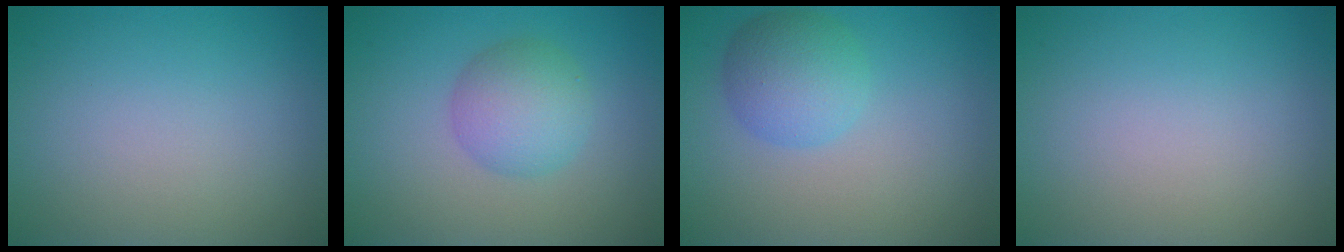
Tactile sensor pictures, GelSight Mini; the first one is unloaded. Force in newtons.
{"total": 4.0, "press": 4.0, "slide": 0.0}
{"total": 4.0, "press": 4.0, "slide": 0.1}
{"total": 0.0}